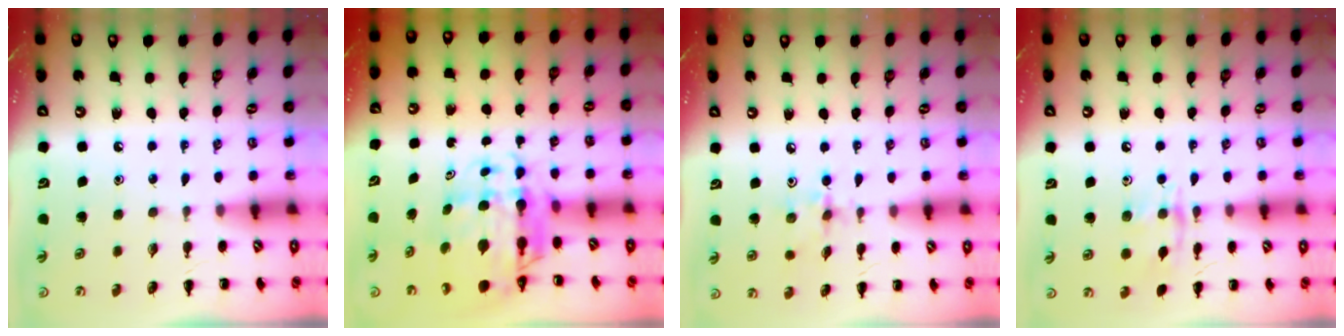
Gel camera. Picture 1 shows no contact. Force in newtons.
{"total": 9.5, "press": 9.1, "slide": 2.8}
{"total": 2.7, "press": 2.7, "slide": 0.5}
{"total": 9.8, "press": 9.8, "slide": 0.7}